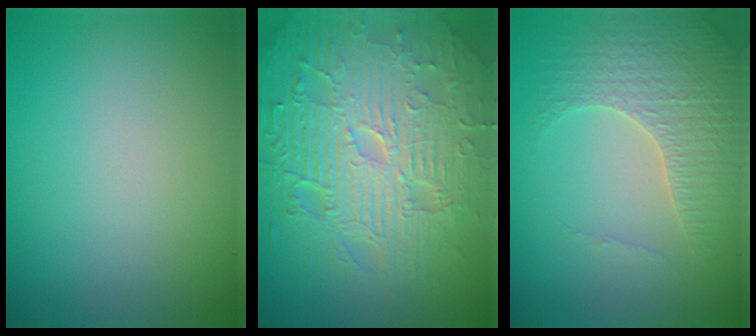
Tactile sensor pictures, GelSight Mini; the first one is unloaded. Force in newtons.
{"total": 11.4, "press": 7.4, "slide": 8.7}
{"total": 3.8, "press": 3.7, "slide": 0.9}